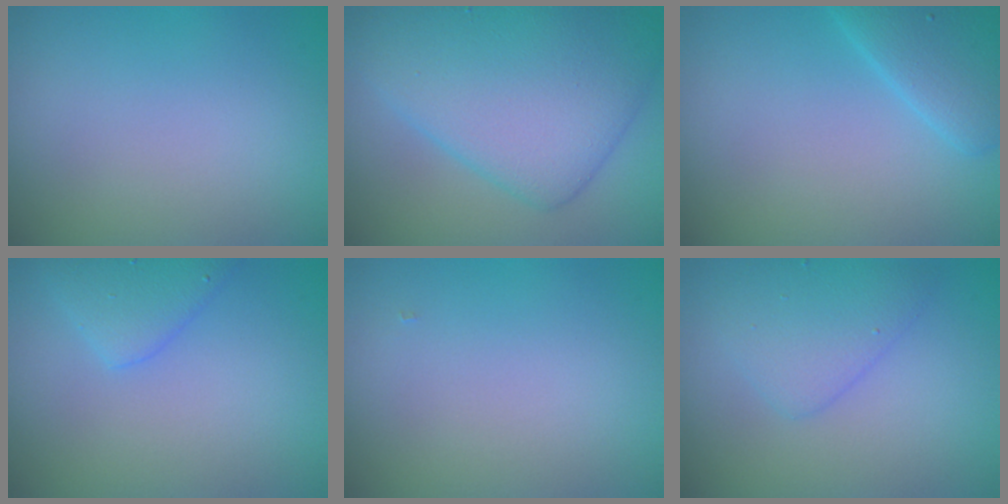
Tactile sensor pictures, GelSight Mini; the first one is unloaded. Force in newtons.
{"total": 9.5, "press": 9.5, "slide": 0.1}
{"total": 3.4, "press": 3.4, "slide": 0.2}
{"total": 3.0, "press": 3.0, "slide": 0.1}
{"total": 0.0}
{"total": 3.0, "press": 3.0, "slide": 0.2}